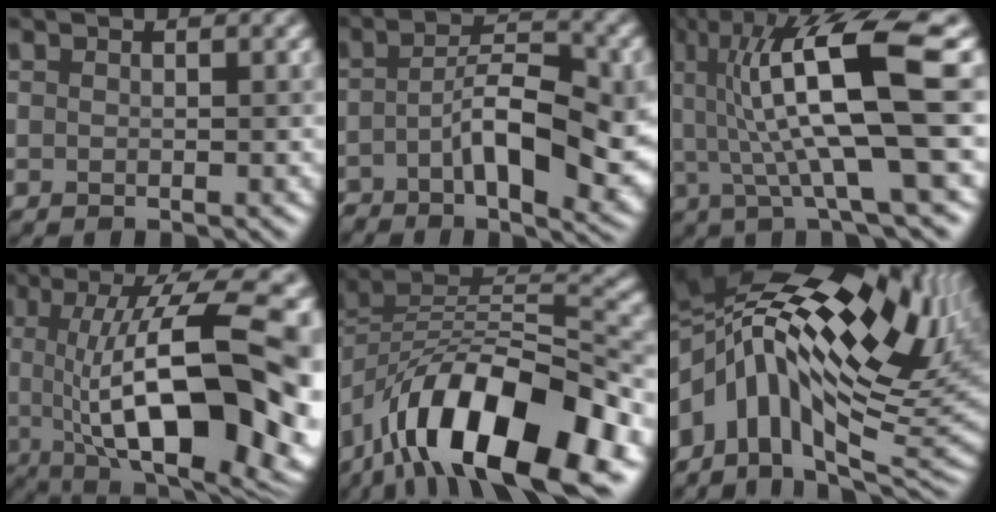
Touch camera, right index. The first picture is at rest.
{"total": 9.0, "force": [-2.3, 3.1, 8.1], "torque": [-0.135, 0.003, -0.044]}
{"total": 12.1, "force": [2.9, 2.3, 11.6], "torque": [-0.187, 0.015, 0.053]}
{"total": 18.5, "force": [-0.5, 6.0, 17.5], "torque": [-0.215, 0.027, -0.002]}
{"total": 14.7, "force": [-7.8, 6.6, 10.6], "torque": [-0.172, 0.014, -0.138]}
{"total": 17.0, "force": [3.1, 8.6, 14.3], "torque": [-0.247, 0.013, 0.051]}